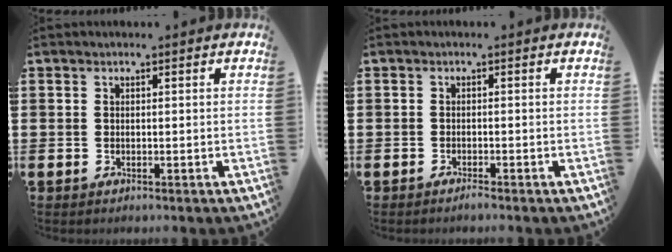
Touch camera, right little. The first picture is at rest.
{"total": 0.7, "force": [-0.6, 0.0, 0.2], "torque": [-0.006, -0.003, -0.012]}